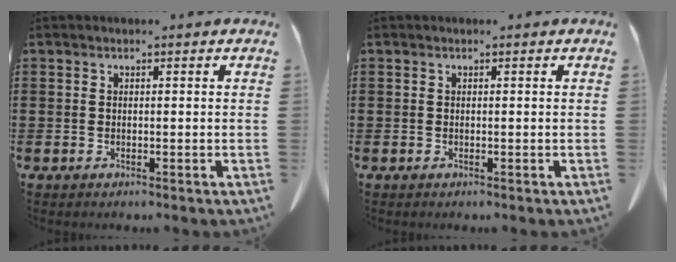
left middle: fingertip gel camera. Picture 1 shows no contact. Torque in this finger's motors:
{"motor_torque": [-0.02, 0.01, -0.01, 0.00]}